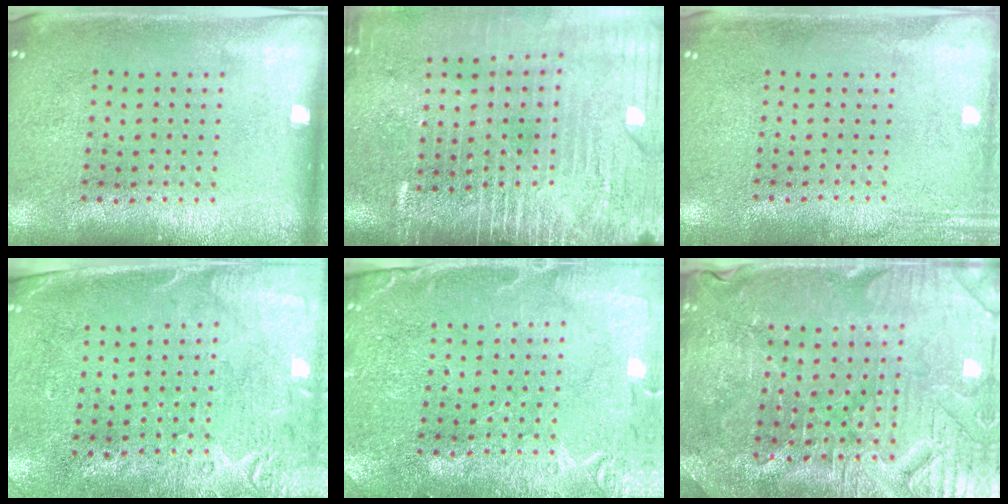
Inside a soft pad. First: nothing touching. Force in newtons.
{"total": 4.3, "press": 3.6, "slide": 2.3}
{"total": 2.2, "press": 2.2, "slide": 0.4}
{"total": 2.7, "press": 2.3, "slide": 1.4}
{"total": 0.5, "press": 0.5, "slide": 0.2}
{"total": 3.6, "press": 3.5, "slide": 0.5}